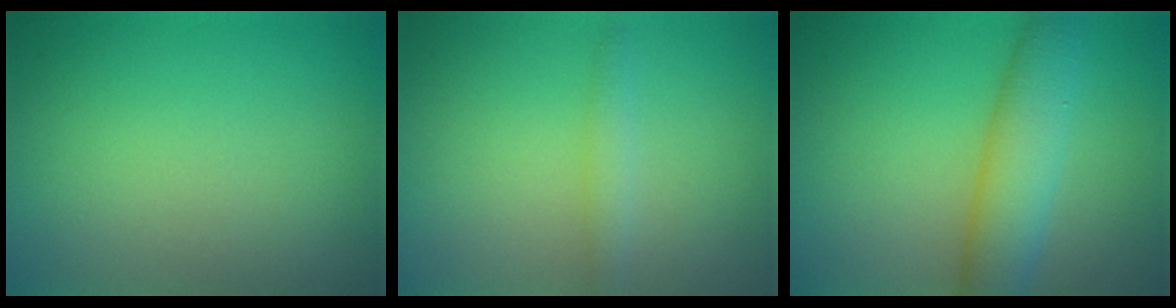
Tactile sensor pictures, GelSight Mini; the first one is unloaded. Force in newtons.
{"total": 1.3, "press": 1.3, "slide": 0.1}
{"total": 5.6, "press": 5.6, "slide": 0.2}